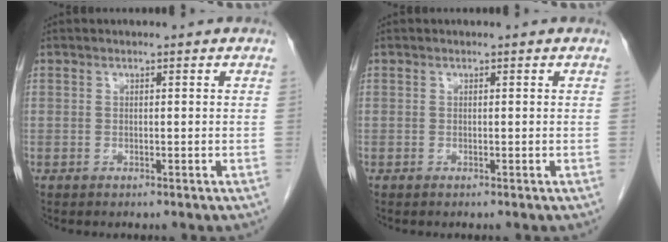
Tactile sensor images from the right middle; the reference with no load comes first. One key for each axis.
{"total": 0.0}